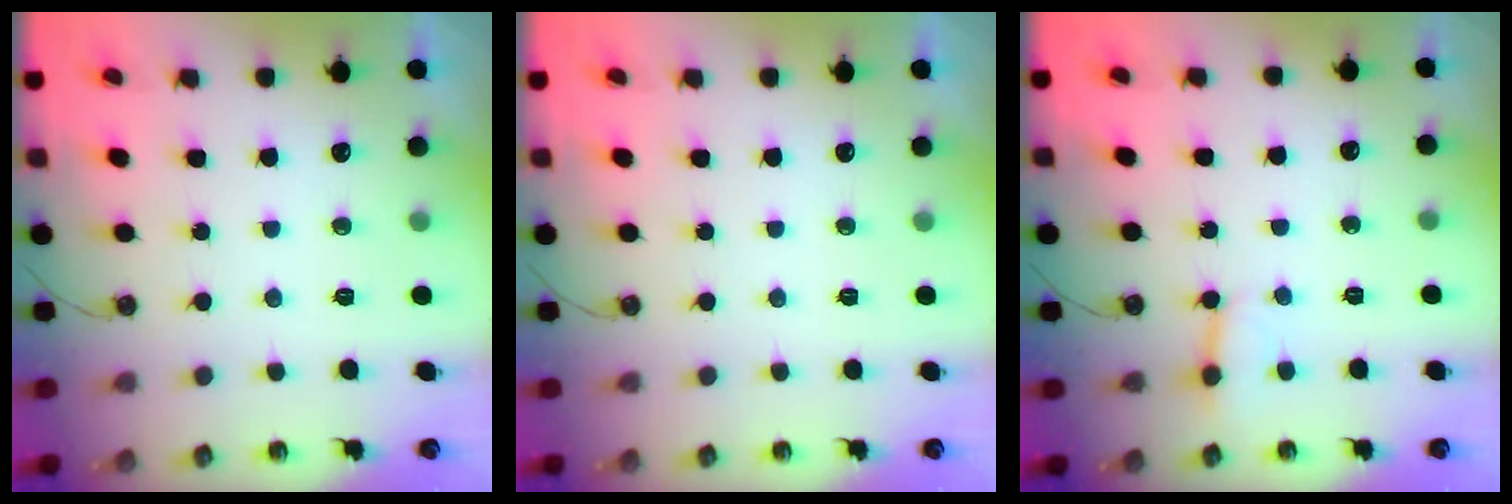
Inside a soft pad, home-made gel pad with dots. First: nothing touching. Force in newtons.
{"total": 0.0}
{"total": 3.3, "press": 3.3, "slide": 0.2}